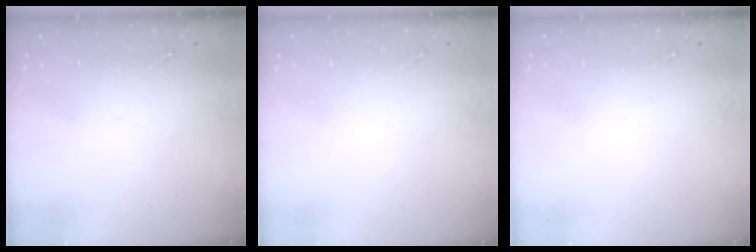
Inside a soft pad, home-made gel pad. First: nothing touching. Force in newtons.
{"total": 0.0}
{"total": 0.0}